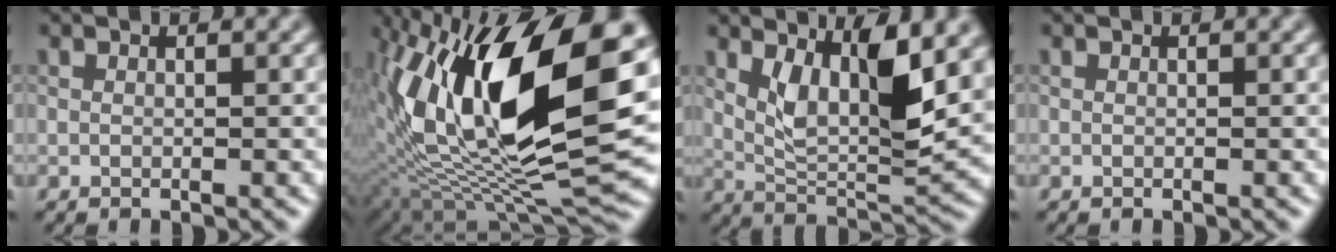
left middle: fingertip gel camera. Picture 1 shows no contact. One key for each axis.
{"total": 17.7, "fx": 4.0, "fy": 7.9, "fz": 15.3, "tx": -0.271, "ty": 0.017, "tz": 0.075}
{"total": 6.7, "fx": 1.9, "fy": 2.4, "fz": 6.0, "tx": -0.118, "ty": -0.013, "tz": 0.048}
{"total": 0.0}